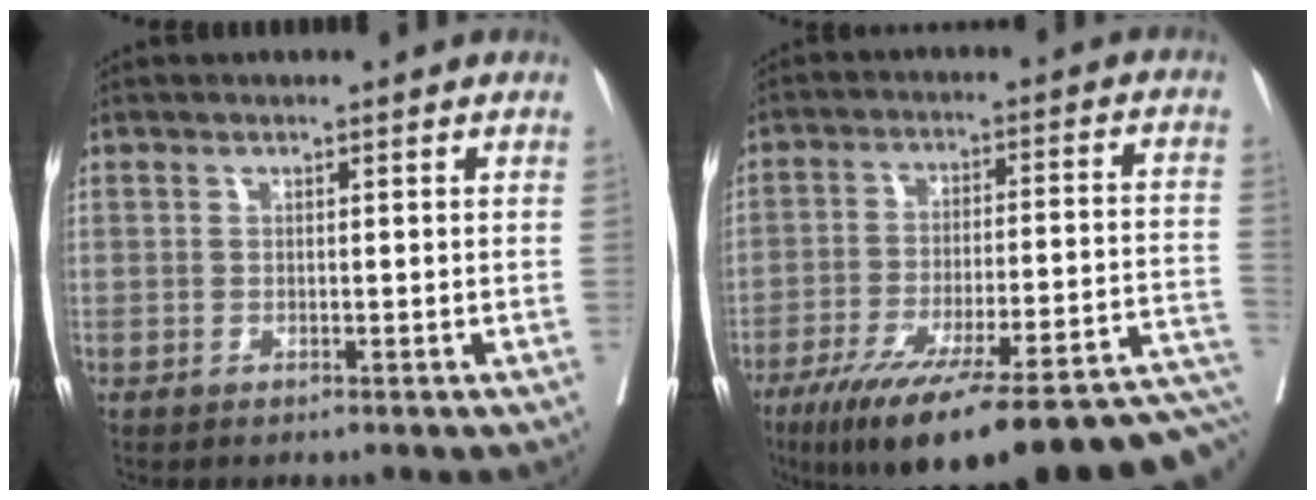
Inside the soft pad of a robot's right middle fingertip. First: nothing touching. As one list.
[{"total": 27.8, "force": [-19.7, 4.1, 19.1], "torque": [-0.205, -0.009, -0.280]}]